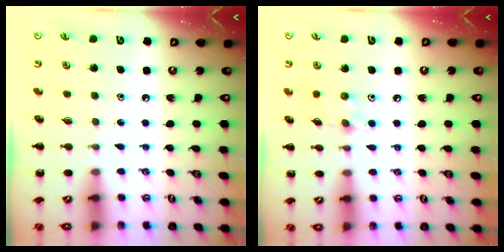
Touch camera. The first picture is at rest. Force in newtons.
{"total": 5.5, "press": 5.5, "slide": 1.0}